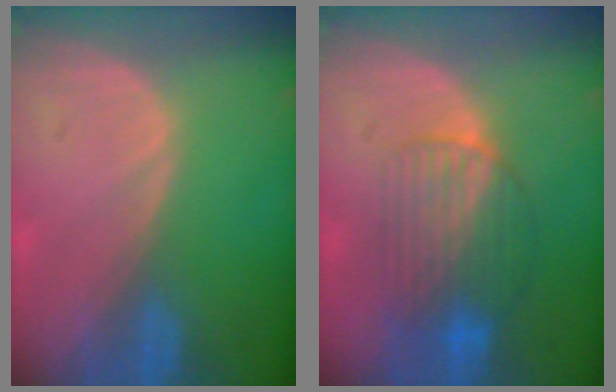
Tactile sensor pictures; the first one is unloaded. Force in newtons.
{"total": 8.0, "press": 7.6, "slide": 2.7}